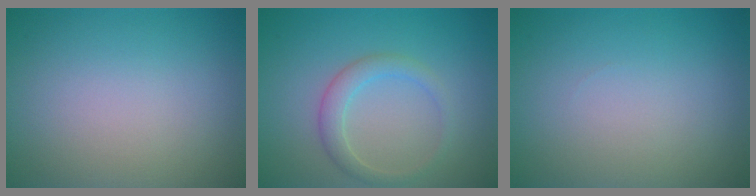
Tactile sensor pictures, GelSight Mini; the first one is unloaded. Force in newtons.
{"total": 2.2, "press": 2.2, "slide": 0.1}
{"total": 0.0}